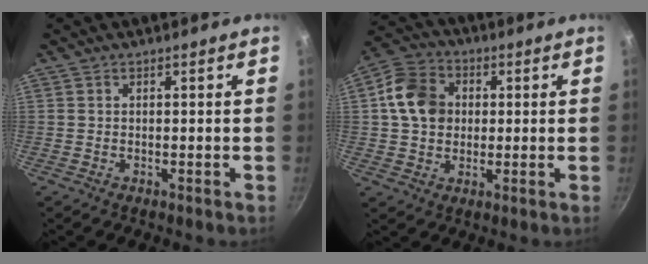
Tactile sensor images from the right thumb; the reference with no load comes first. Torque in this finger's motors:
{"motor_torque": [1.00, 1.10, 0.00, 0.07, 0.03]}